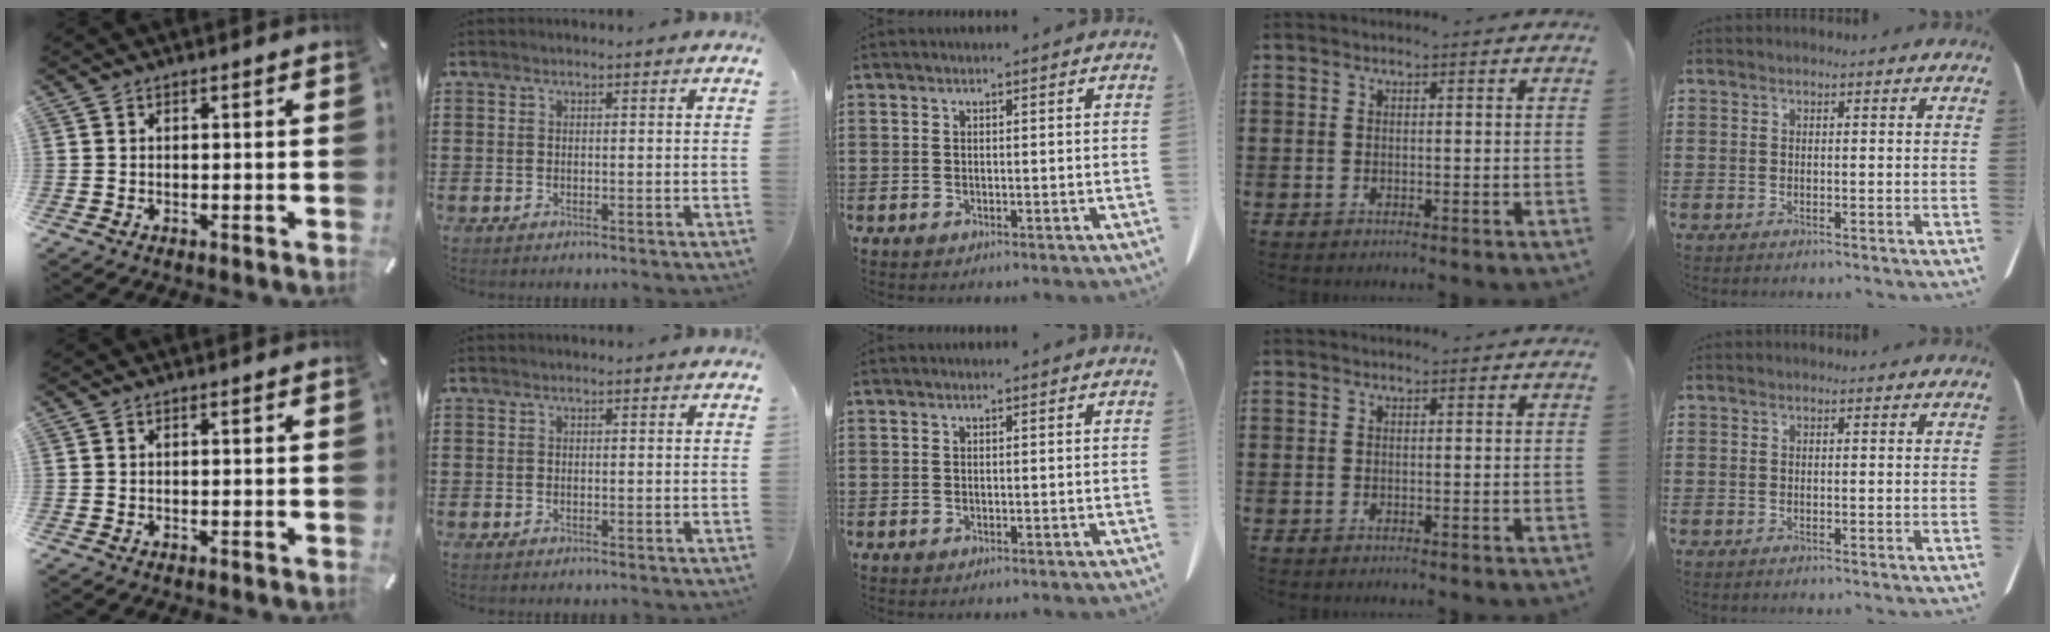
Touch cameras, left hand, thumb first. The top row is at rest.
{}